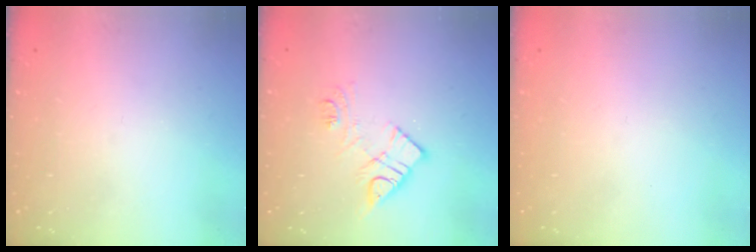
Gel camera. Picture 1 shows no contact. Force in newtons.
{"total": 9.5, "press": 9.4, "slide": 0.6}
{"total": 1.6, "press": 1.5, "slide": 0.1}